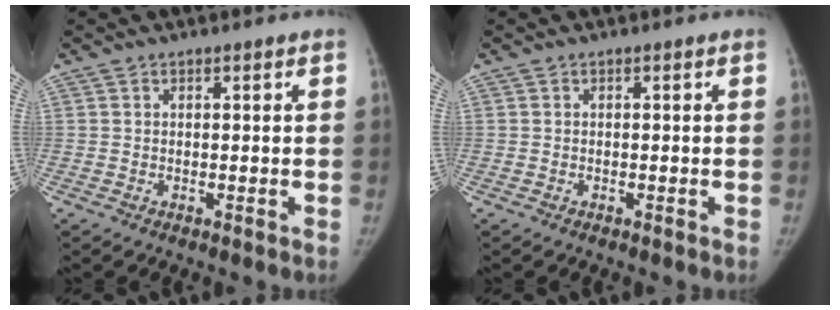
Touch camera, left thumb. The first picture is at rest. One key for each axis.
{"total": 0.0}